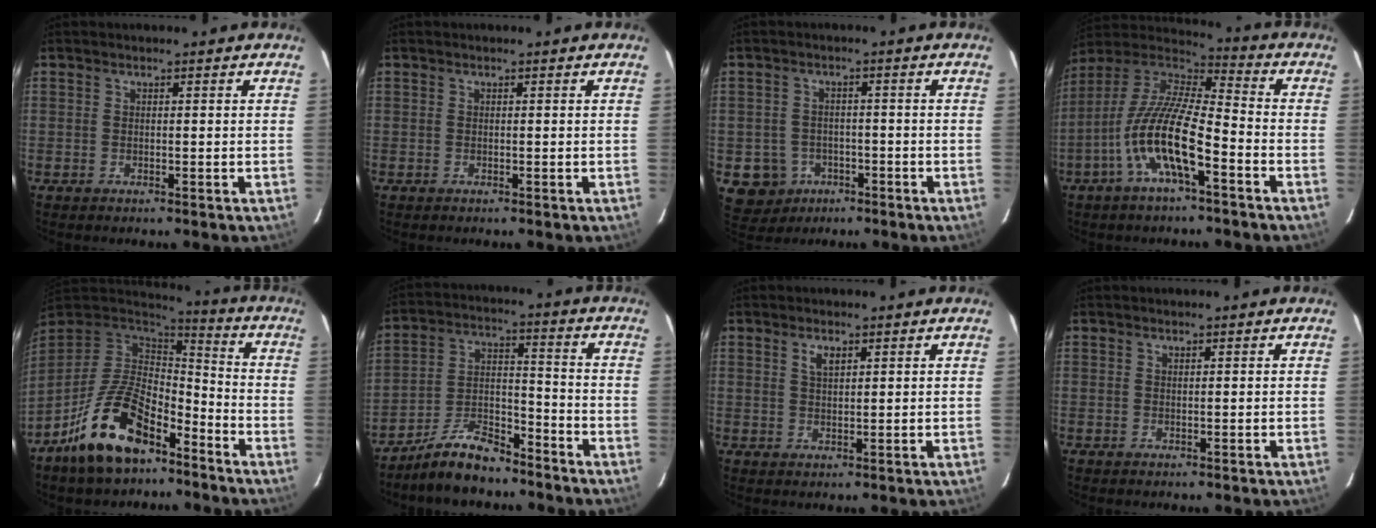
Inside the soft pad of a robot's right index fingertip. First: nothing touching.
{"total": 0.0}
{"total": 7.0, "force": [-2.9, 6.2, 1.2], "torque": [-0.047, 0.016, -0.034]}
{"total": 15.3, "force": [-6.4, 3.8, 13.4], "torque": [-0.260, -0.010, -0.127]}
{"total": 17.4, "force": [-10.7, 8.3, 11.0], "torque": [-0.222, 0.004, -0.187]}
{"total": 10.5, "force": [-8.6, 3.8, 4.8], "torque": [-0.106, 0.025, -0.156]}
{"total": 2.5, "force": [1.3, 1.1, 1.8], "torque": [-0.031, 0.002, 0.024]}
{"total": 0.0}